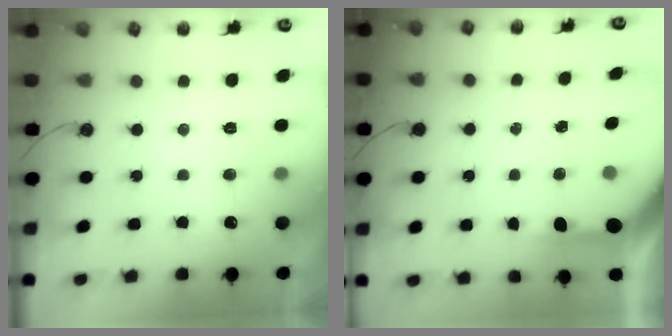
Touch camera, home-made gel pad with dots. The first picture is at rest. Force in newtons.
{"total": 6.0, "press": 6.0, "slide": 0.5}